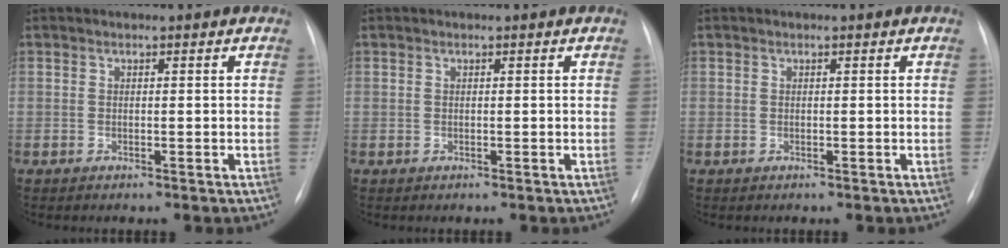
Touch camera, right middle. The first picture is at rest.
{"total": 0.0}
{"total": 0.0}